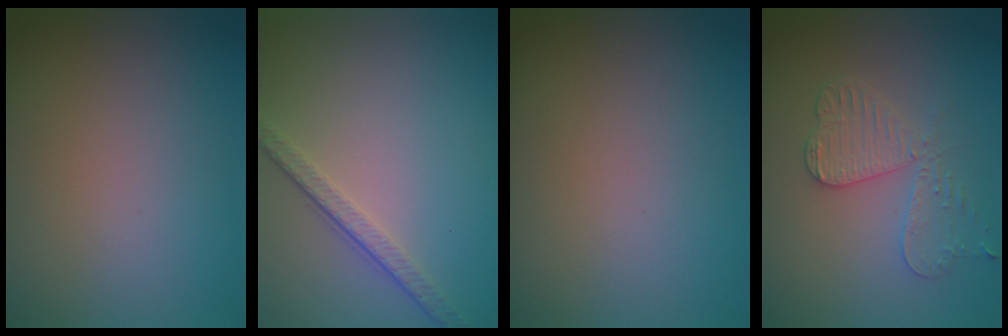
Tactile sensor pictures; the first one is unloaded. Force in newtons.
{"total": 3.3, "press": 2.3, "slide": 2.3}
{"total": 0.0}
{"total": 3.4, "press": 3.4, "slide": 0.6}